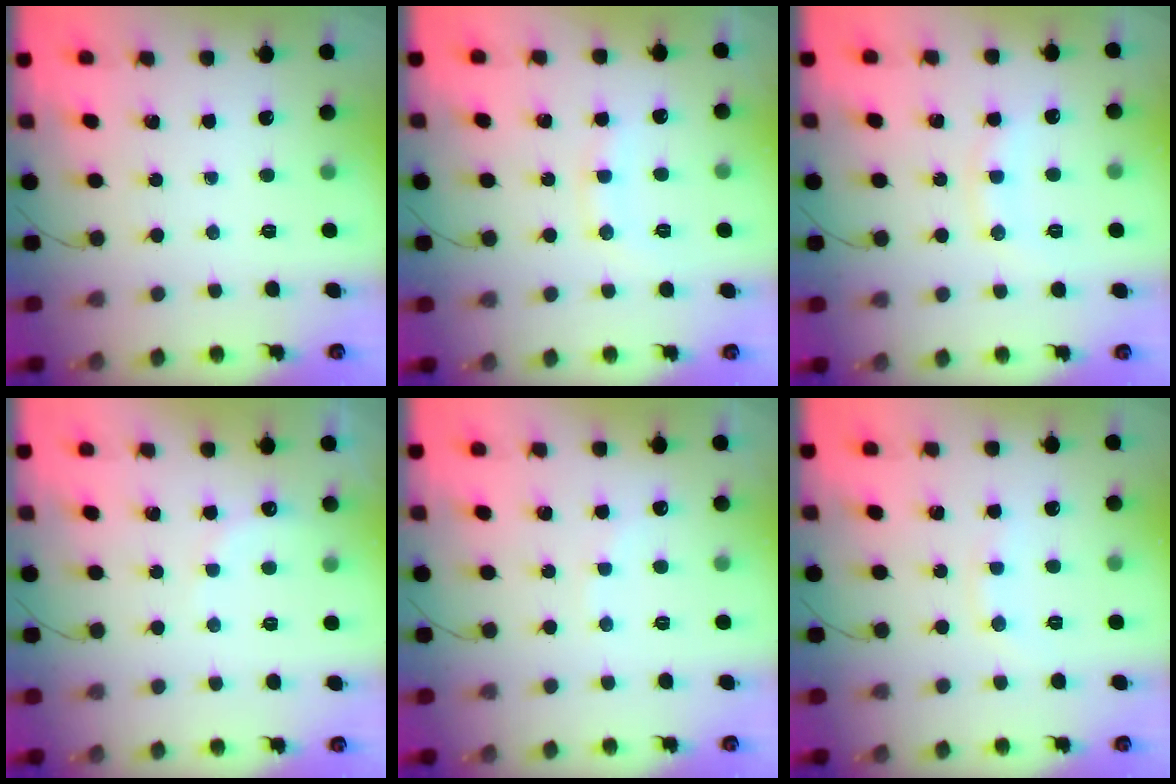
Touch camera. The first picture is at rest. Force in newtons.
{"total": 7.4, "press": 7.3, "slide": 0.9}
{"total": 8.4, "press": 8.4, "slide": 1.0}
{"total": 8.4, "press": 8.2, "slide": 1.6}
{"total": 6.0, "press": 5.9, "slide": 1.1}
{"total": 4.3, "press": 4.1, "slide": 1.4}